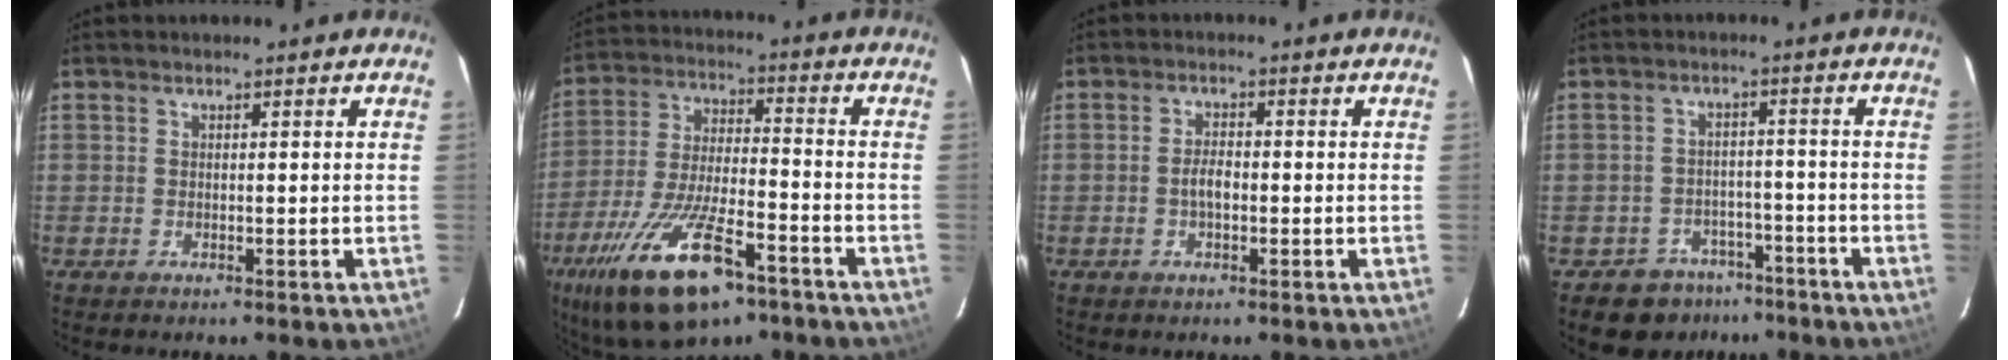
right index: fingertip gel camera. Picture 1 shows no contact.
{"total": 20.7, "force": [-12.3, 7.7, 14.7], "torque": [-0.301, -0.040, -0.213]}
{"total": 2.7, "force": [-0.7, 1.1, 2.3], "torque": [-0.047, 0.004, -0.013]}
{"total": 7.1, "force": [-5.2, 4.8, 0.5], "torque": [-0.018, 0.030, -0.067]}